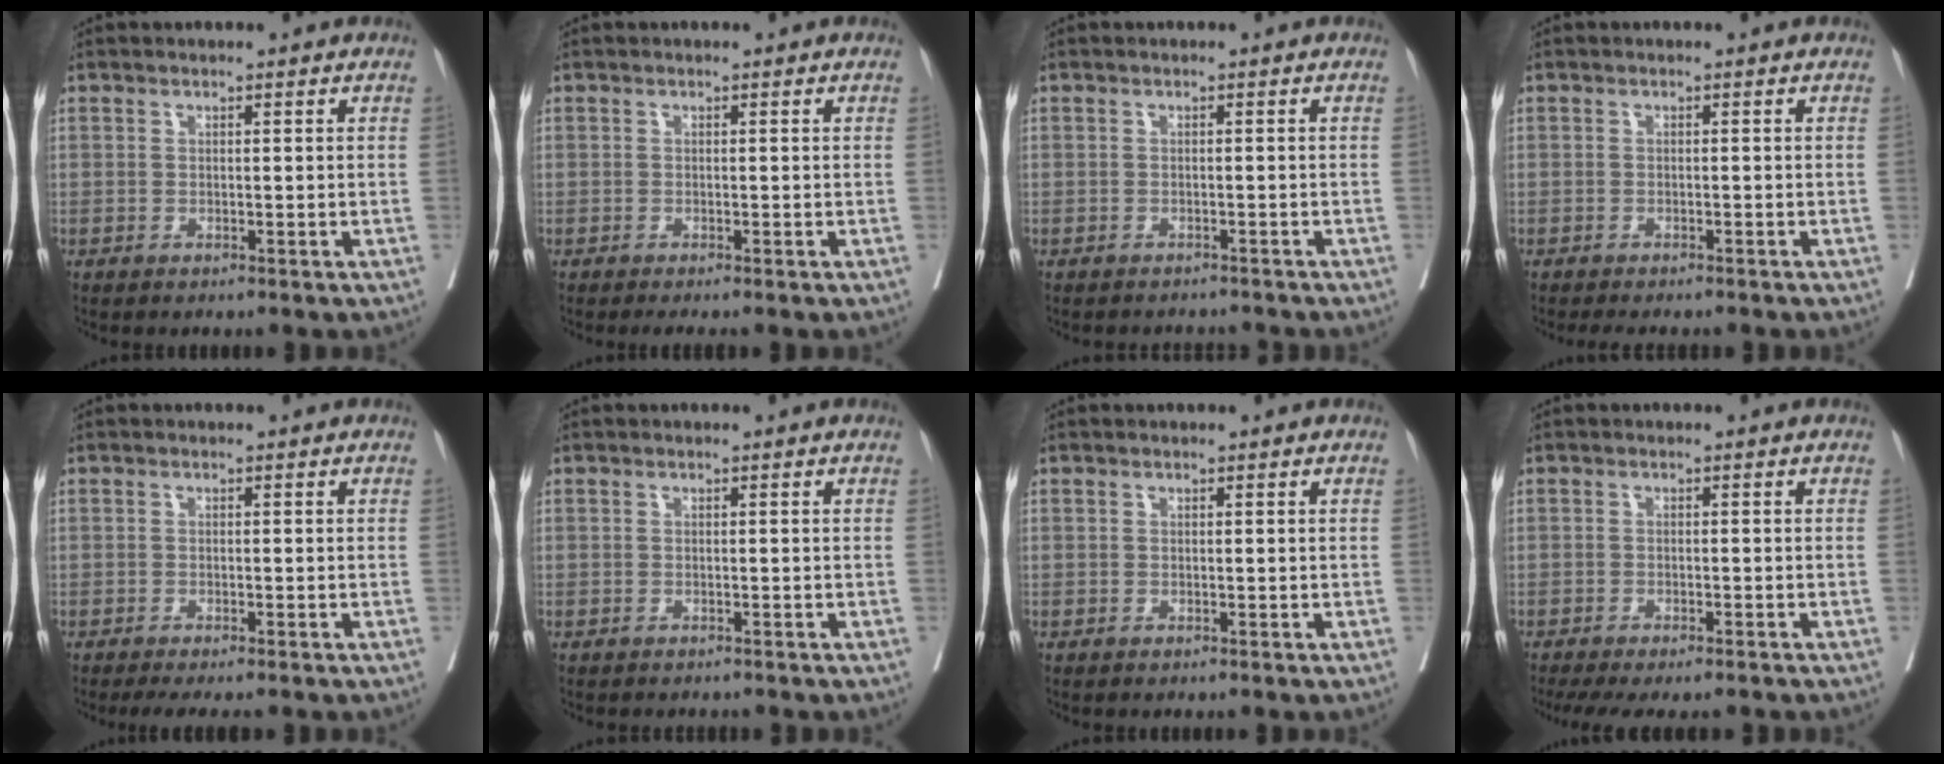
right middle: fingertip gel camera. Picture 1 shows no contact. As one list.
[{"total": 1.3, "force": [-1.1, -0.1, 0.6], "torque": [-0.006, -0.003, -0.016]}, {"total": 2.9, "force": [-2.8, 0.6, -0.1], "torque": [0.005, -0.006, -0.038]}, {"total": 4.8, "force": [-4.2, 1.4, 1.7], "torque": [-0.013, -0.007, -0.058]}, {"total": 4.4, "force": [-3.6, 0.6, 2.3], "torque": [-0.026, -0.010, -0.054]}, {"total": 1.7, "force": [-1.6, 0.5, 0.4], "torque": [-0.010, -0.004, -0.022]}, {"total": 0.0}, {"total": 9.7, "force": [-8.2, 2.7, 4.5], "torque": [-0.069, -0.013, -0.112]}]